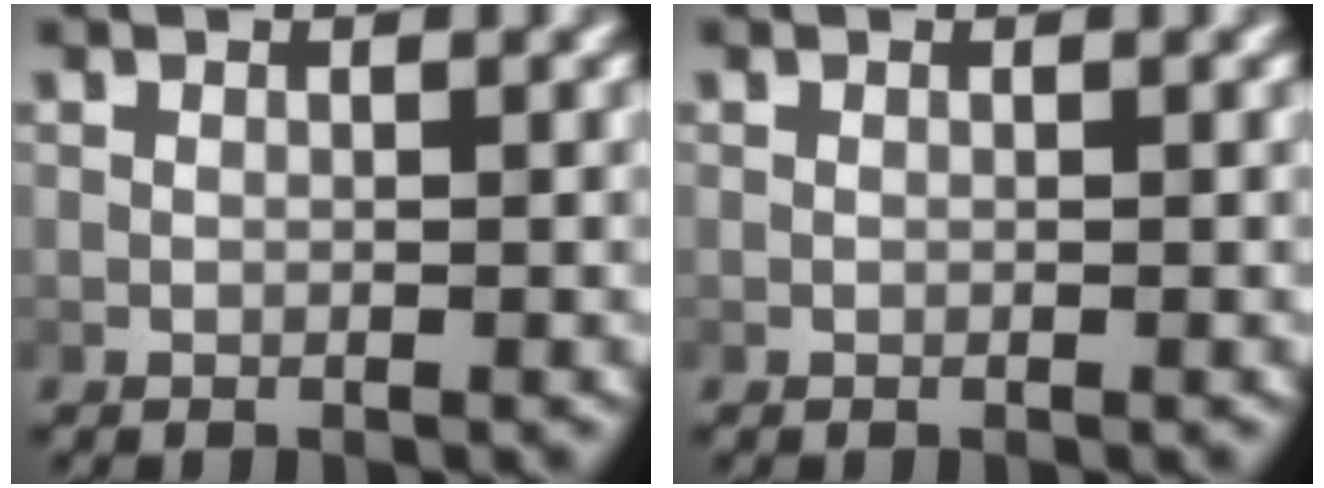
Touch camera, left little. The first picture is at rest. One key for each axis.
{"total": 0.0}